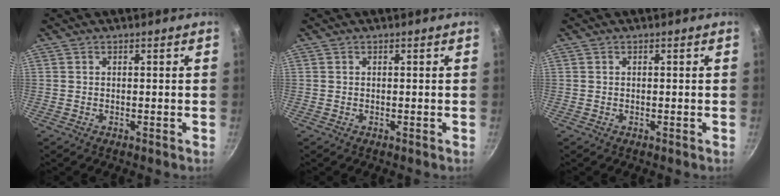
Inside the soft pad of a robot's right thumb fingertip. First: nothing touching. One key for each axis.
{"total": 0.0}
{"total": 0.0}